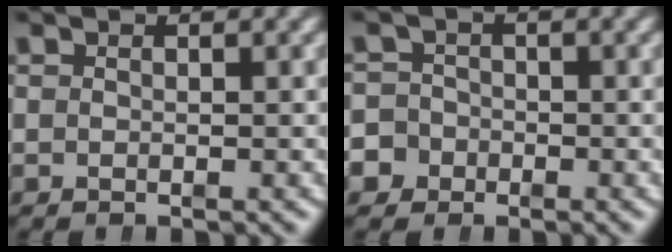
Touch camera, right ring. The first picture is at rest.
{"total": 4.8, "force": [-2.2, 4.3, 0.5], "torque": [-0.017, -0.018, -0.041]}